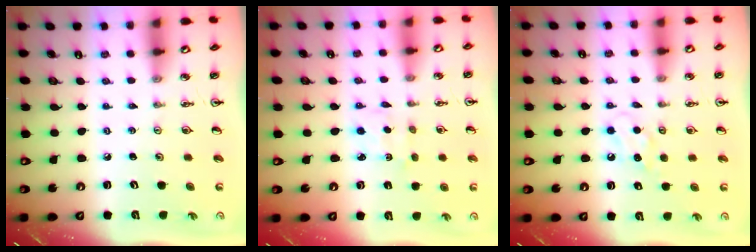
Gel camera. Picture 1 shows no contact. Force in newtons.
{"total": 2.8, "press": 2.7, "slide": 0.6}
{"total": 6.7, "press": 6.7, "slide": 0.9}